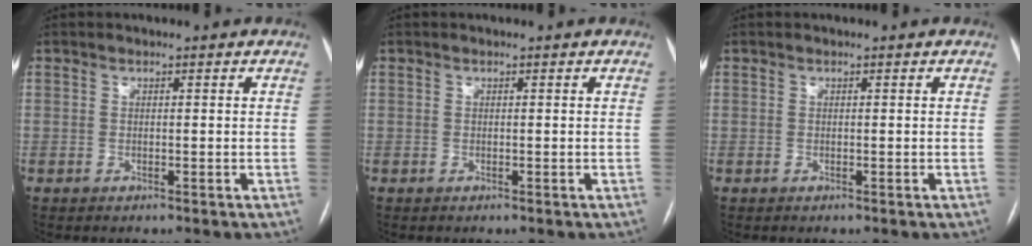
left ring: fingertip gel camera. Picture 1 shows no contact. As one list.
[{"total": 0.0}, {"total": 0.0}]